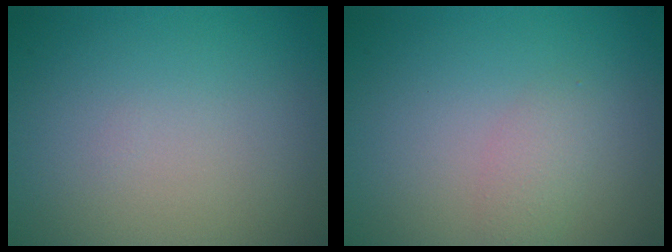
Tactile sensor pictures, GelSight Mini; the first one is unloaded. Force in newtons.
{"total": 1.6, "press": 1.6, "slide": 0.1}